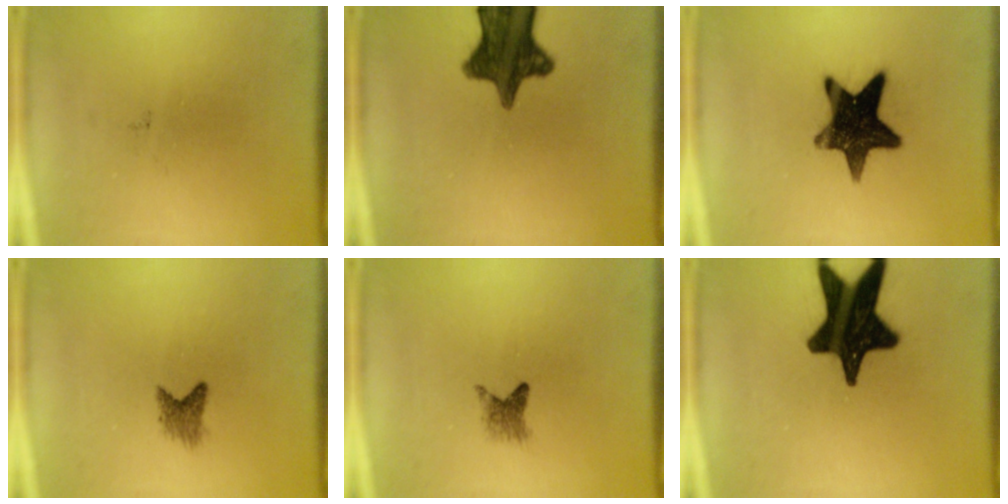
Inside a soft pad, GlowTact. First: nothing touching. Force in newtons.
{"total": 12.3}
{"total": 14.5}
{"total": 2.1}
{"total": 2.0}
{"total": 18.6}